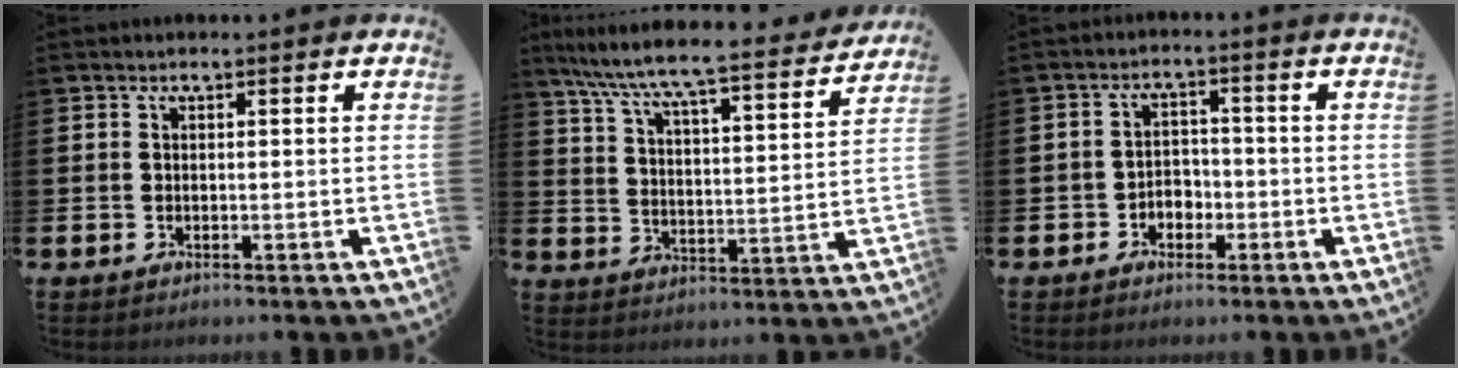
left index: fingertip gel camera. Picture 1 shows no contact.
{"total": 7.8, "force": [7.2, 0.5, 3.0], "torque": [-0.088, -0.060, 0.119]}
{"total": 2.7, "force": [-1.7, 2.0, 0.7], "torque": [-0.015, 0.003, -0.039]}